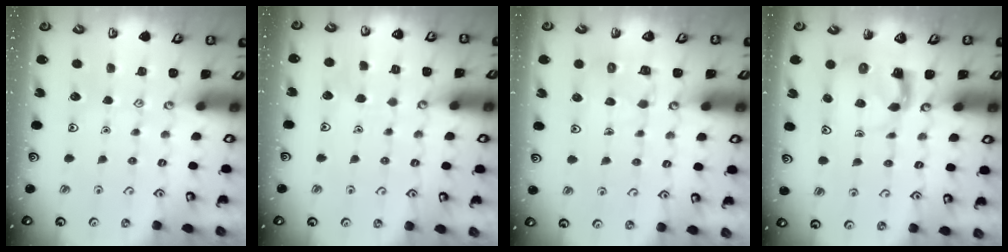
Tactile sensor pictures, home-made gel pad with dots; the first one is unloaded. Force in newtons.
{"total": 3.2, "press": 3.2, "slide": 0.3}
{"total": 6.3, "press": 6.3, "slide": 0.6}
{"total": 3.9, "press": 3.8, "slide": 0.7}